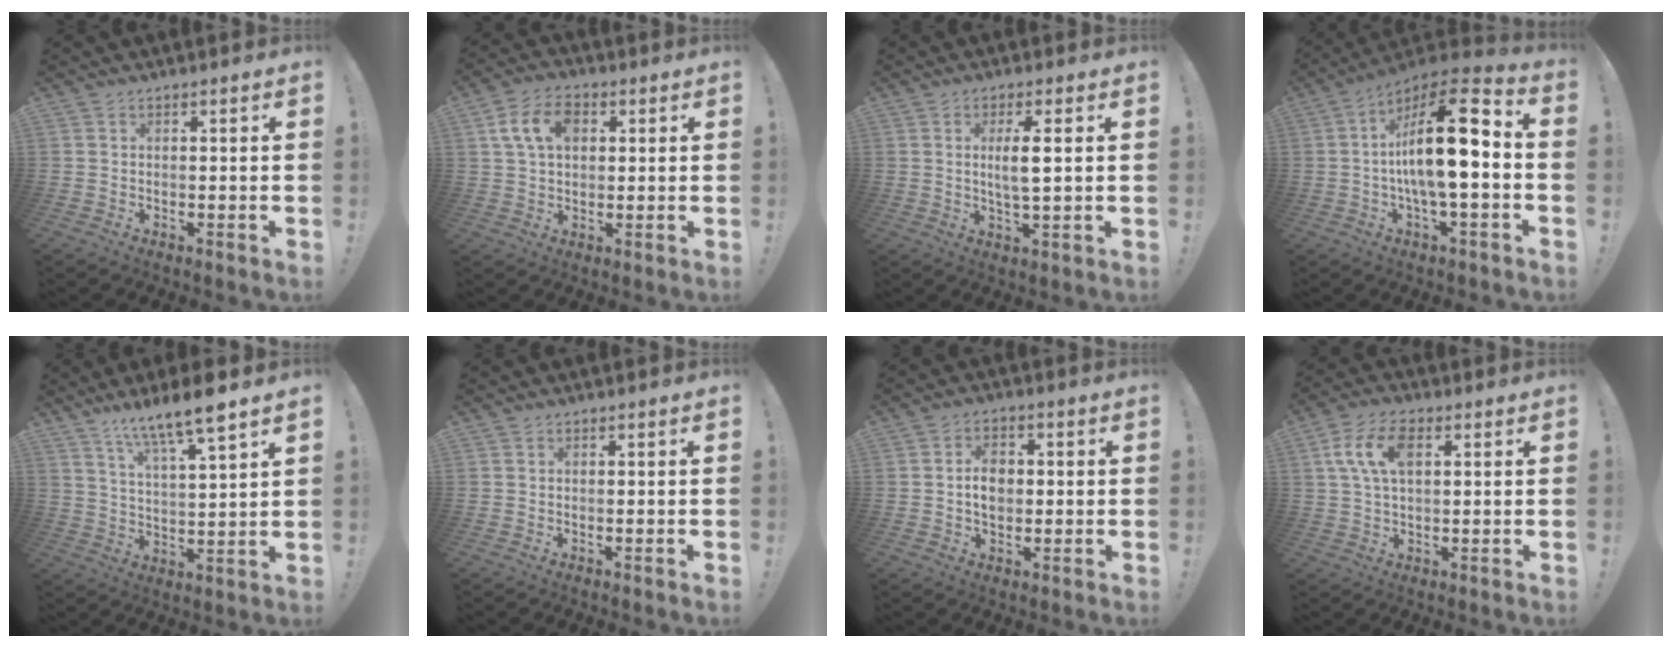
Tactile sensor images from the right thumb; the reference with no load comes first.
{"total": 10.4, "force": [3.1, 7.1, 7.0], "torque": [-0.119, 0.012, 0.058]}
{"total": 6.0, "force": [1.1, 1.5, 5.8], "torque": [-0.103, -0.010, 0.013]}
{"total": 19.2, "force": [-0.5, 5.9, 18.3], "torque": [-0.298, 0.002, -0.015]}
{"total": 11.0, "force": [8.5, 0.5, 7.0], "torque": [-0.129, -0.052, 0.141]}
{"total": 0.0}
{"total": 6.2, "force": [0.2, 4.7, 4.0], "torque": [-0.057, 0.003, -0.001]}
{"total": 10.4, "force": [3.0, 5.9, 8.0], "torque": [-0.149, 0.007, 0.055]}